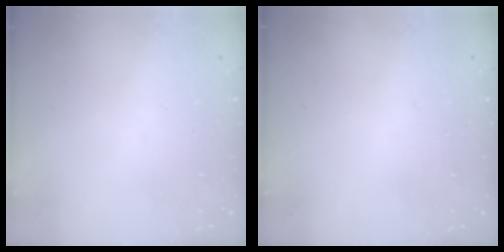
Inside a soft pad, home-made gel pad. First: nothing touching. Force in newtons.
{"total": 0.0}